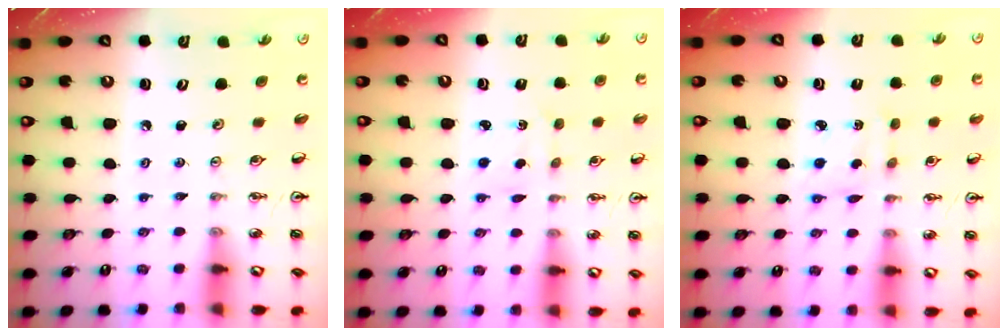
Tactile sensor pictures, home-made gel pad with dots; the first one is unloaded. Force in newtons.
{"total": 2.6, "press": 2.5, "slide": 0.3}
{"total": 2.0, "press": 2.0, "slide": 0.2}